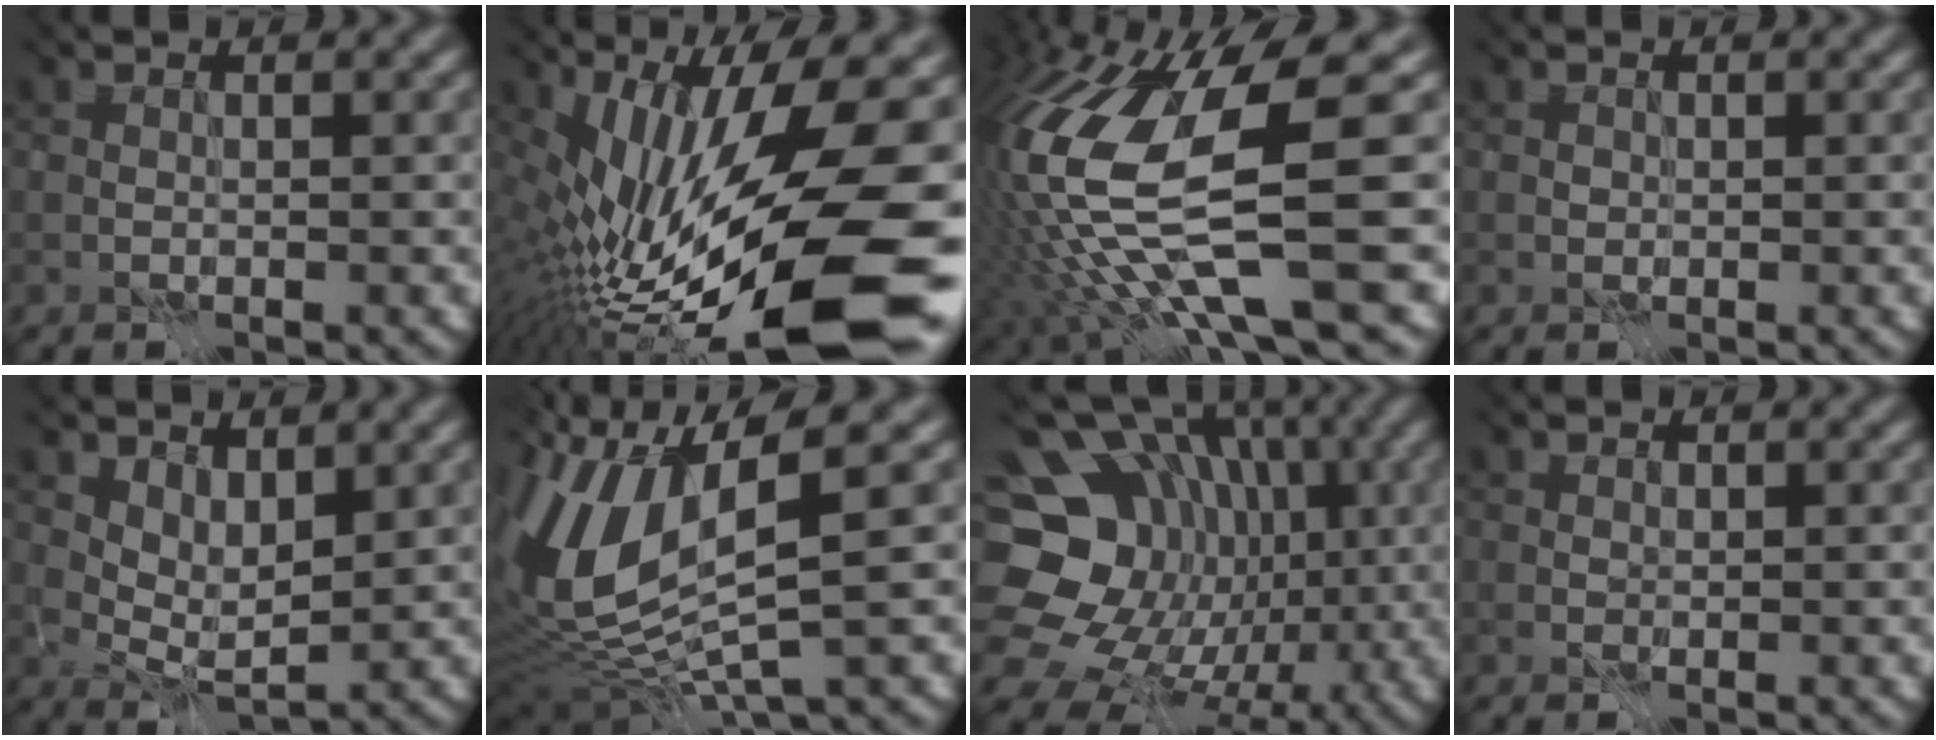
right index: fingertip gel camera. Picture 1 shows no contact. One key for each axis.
{"total": 18.4, "fx": -7.0, "fy": 4.7, "fz": 16.4, "tx": -0.258, "ty": -0.017, "tz": -0.106}
{"total": 13.0, "fx": -3.9, "fy": 2.2, "fz": 12.2, "tx": -0.274, "ty": -0.026, "tz": -0.030}
{"total": 1.5, "fx": -1.0, "fy": -0.5, "fz": -1.0, "tx": 0.007, "ty": -0.020, "tz": 0.000}
{"total": 1.3, "fx": 0.4, "fy": 0.7, "fz": 1.0, "tx": -0.029, "ty": -0.025, "tz": 0.026}
{"total": 11.3, "fx": -1.2, "fy": 3.7, "fz": 10.6, "tx": -0.254, "ty": -0.014, "tz": 0.012}
{"total": 18.3, "fx": -1.3, "fy": 16.2, "fz": 8.5, "tx": -0.171, "ty": 0.010, "tz": -0.005}
{"total": 1.7, "fx": -1.1, "fy": -0.7, "fz": -1.1, "tx": 0.018, "ty": -0.024, "tz": 0.002}